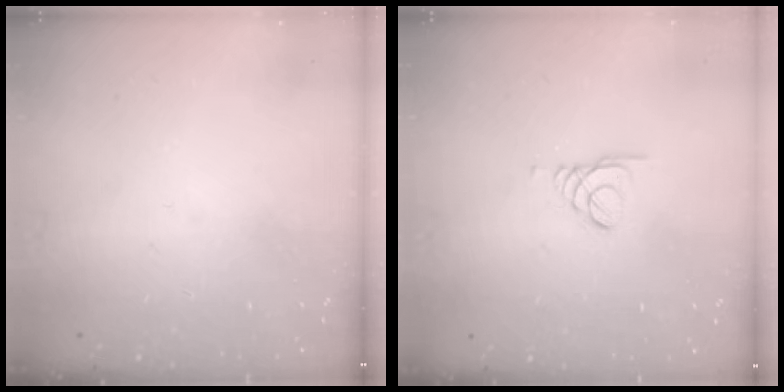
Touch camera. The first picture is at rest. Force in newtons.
{"total": 1.0, "press": 1.0, "slide": 0.1}